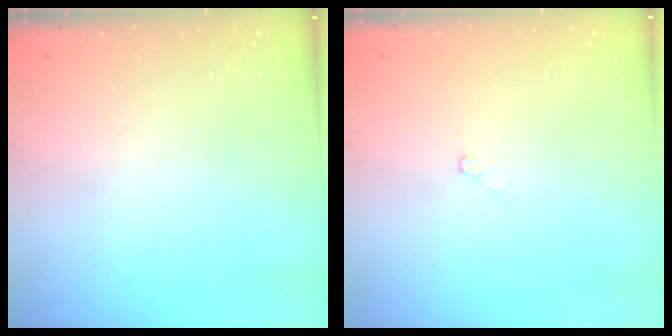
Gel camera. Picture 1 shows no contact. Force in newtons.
{"total": 2.4, "press": 2.3, "slide": 0.3}